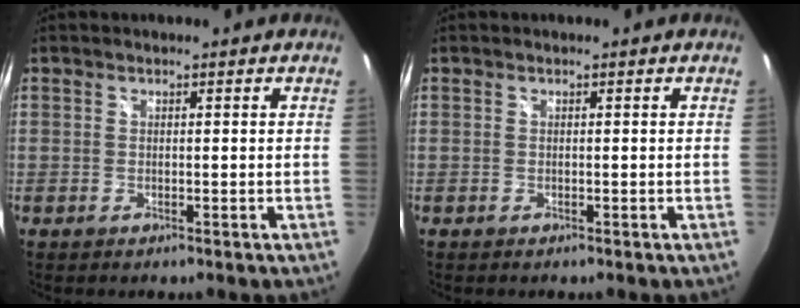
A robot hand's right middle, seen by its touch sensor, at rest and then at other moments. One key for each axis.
{"total": 0.0}